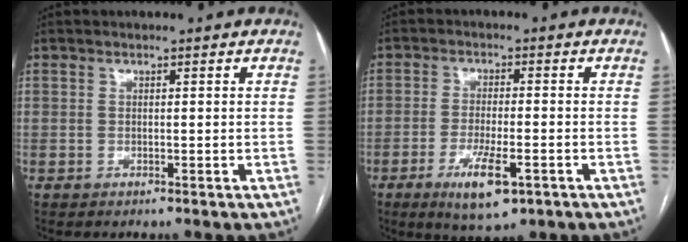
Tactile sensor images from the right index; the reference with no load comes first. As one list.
[{"total": 7.8, "force": [-3.7, 2.0, 6.5], "torque": [-0.121, -0.014, -0.056]}]